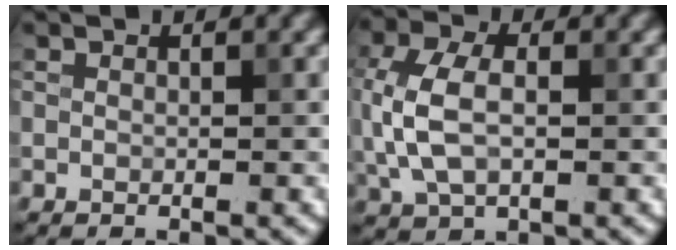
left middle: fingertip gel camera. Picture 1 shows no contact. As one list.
[{"total": 5.8, "force": [0.0, 3.7, 4.5], "torque": [-0.109, 0.002, -0.001]}]